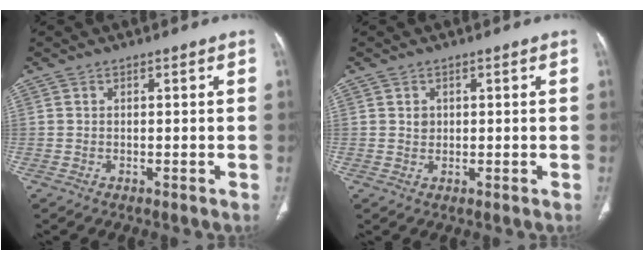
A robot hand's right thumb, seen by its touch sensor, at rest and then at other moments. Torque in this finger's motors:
{"motor_torque": [-0.03, 0.16, 0.26, -0.10, -0.06]}